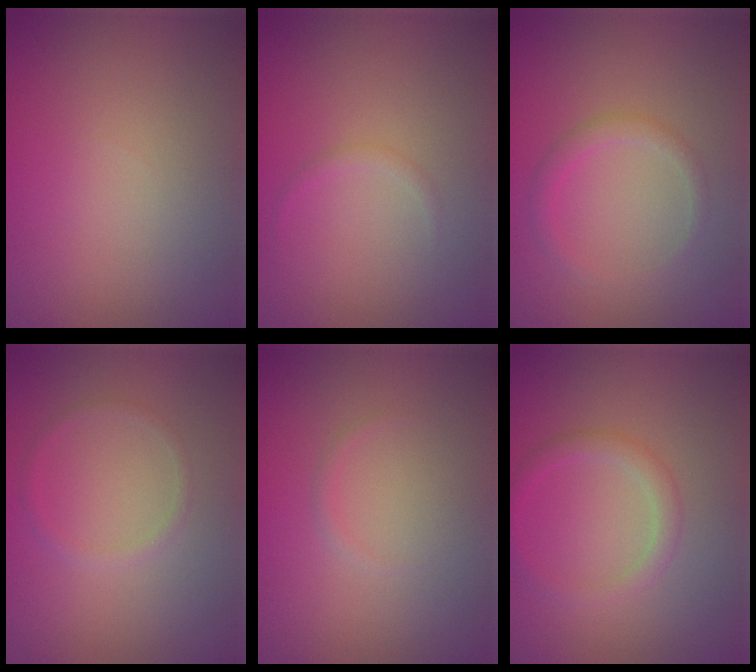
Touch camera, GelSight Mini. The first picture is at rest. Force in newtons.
{"total": 0.6, "press": 0.6, "slide": 0.1}
{"total": 1.5, "press": 1.5, "slide": 0.0}
{"total": 1.0, "press": 0.9, "slide": 0.0}
{"total": 0.5, "press": 0.5, "slide": 0.0}
{"total": 1.7, "press": 1.7, "slide": 0.0}